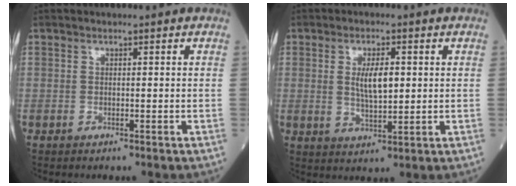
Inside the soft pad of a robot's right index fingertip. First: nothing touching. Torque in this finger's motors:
{"motor_torque": [1.01, 0.16, 0.50, 0.13]}